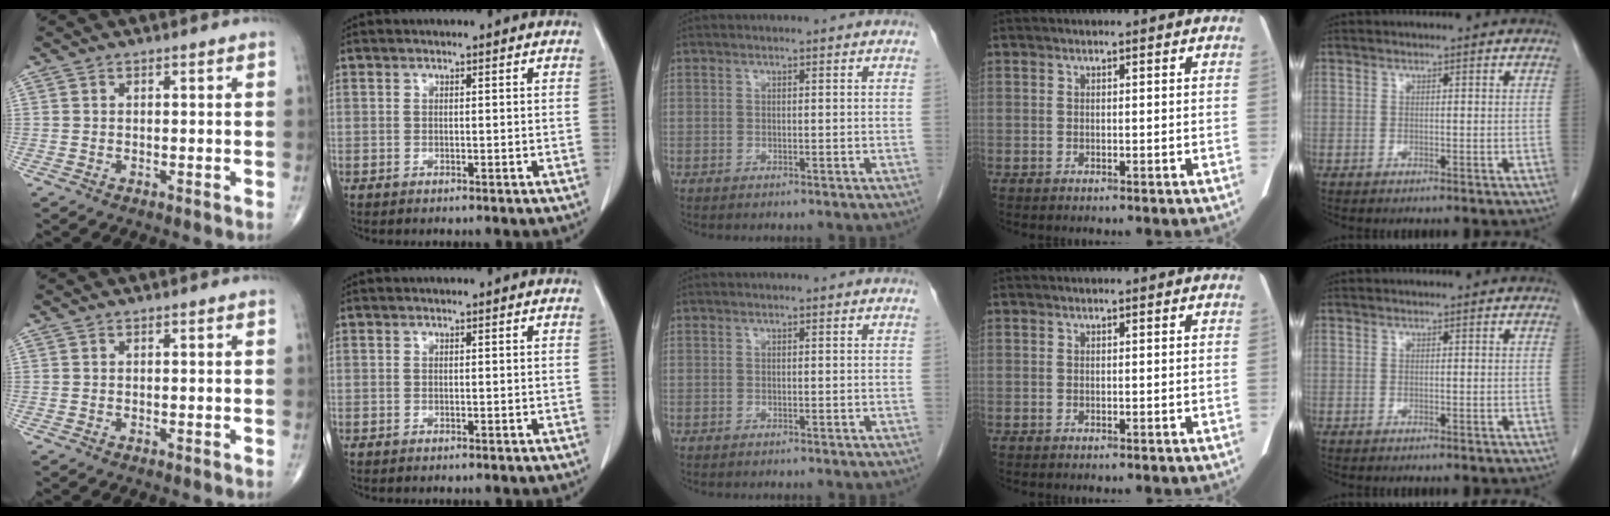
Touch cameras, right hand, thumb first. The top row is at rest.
{}